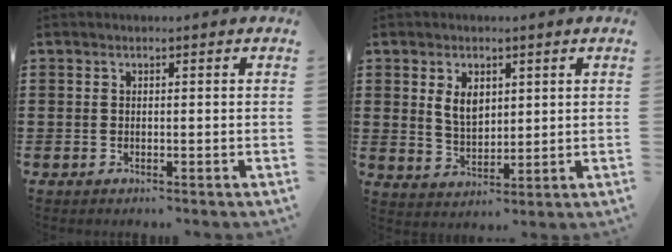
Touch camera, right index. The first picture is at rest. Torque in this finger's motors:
{"motor_torque": [0.26, 0.16, 0.19, 0.06]}